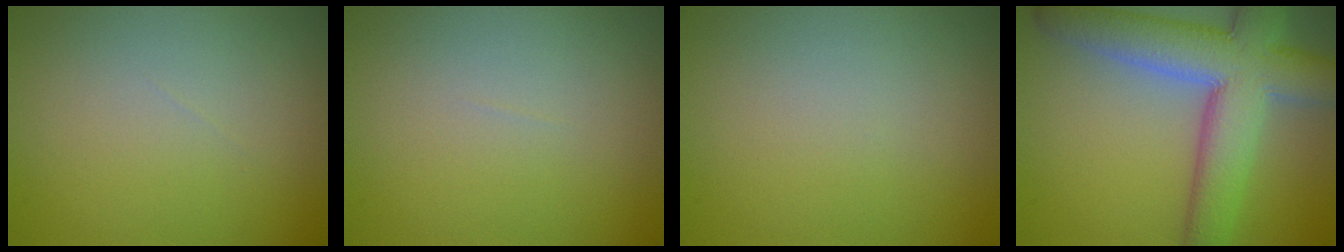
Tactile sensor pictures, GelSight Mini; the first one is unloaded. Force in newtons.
{"total": 0.0}
{"total": 0.0}
{"total": 9.8, "press": 9.8, "slide": 0.8}